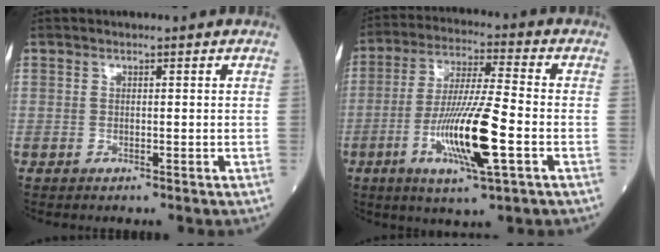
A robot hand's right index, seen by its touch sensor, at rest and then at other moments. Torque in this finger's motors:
{"motor_torque": [1.27, -0.87, 0.60, 0.21]}